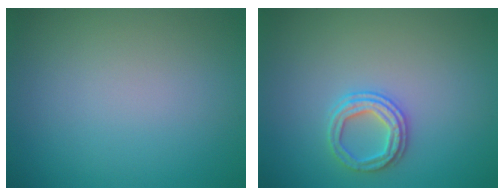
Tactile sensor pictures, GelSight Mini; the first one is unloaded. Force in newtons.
{"total": 2.5, "press": 2.4, "slide": 0.6}